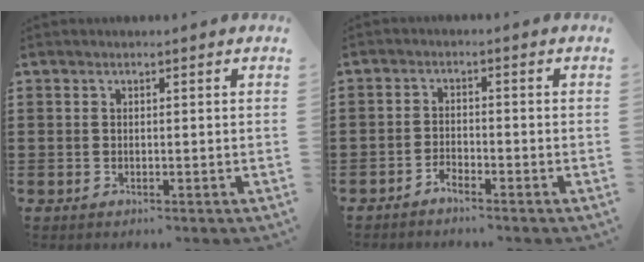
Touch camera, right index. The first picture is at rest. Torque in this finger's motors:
{"motor_torque": [0.26, 0.41, 0.07, -0.02]}